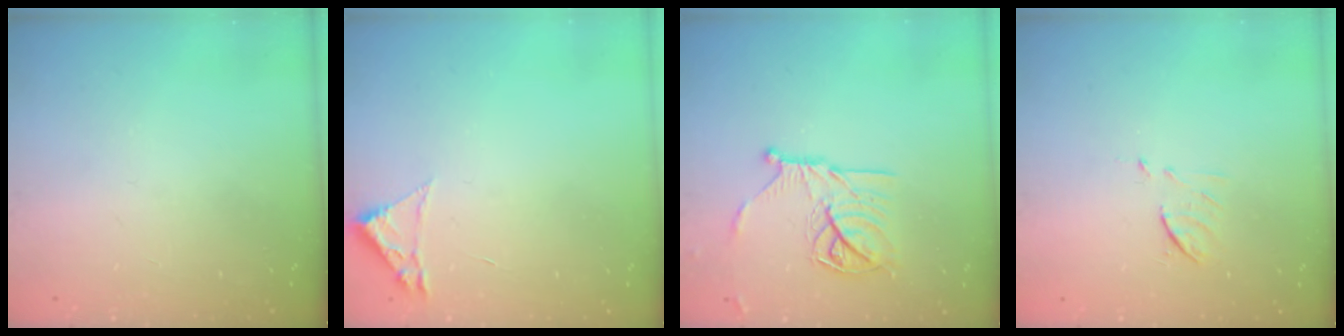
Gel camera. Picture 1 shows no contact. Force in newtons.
{"total": 1.8, "press": 1.8, "slide": 0.2}
{"total": 14.3, "press": 14.2, "slide": 0.5}
{"total": 6.0, "press": 5.9, "slide": 0.6}